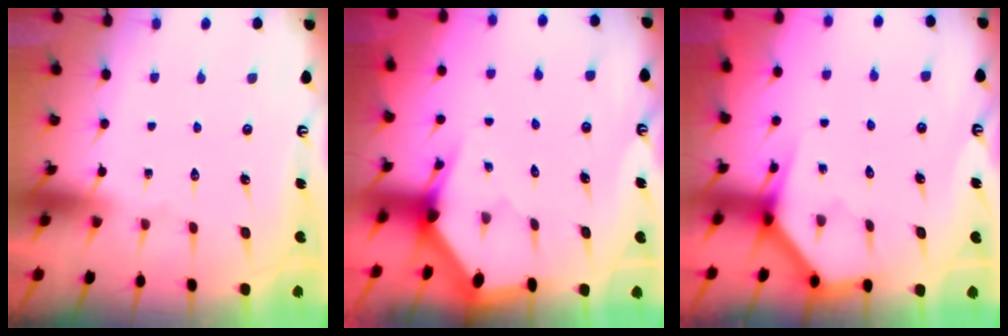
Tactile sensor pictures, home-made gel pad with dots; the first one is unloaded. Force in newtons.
{"total": 3.0, "press": 3.0, "slide": 0.1}
{"total": 3.9, "press": 3.9, "slide": 0.2}